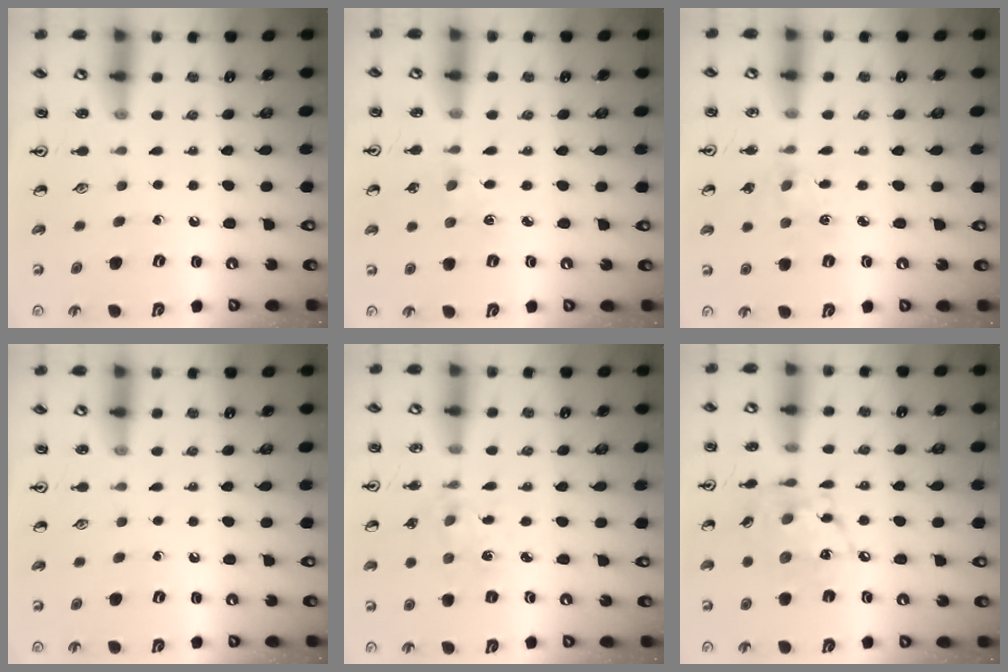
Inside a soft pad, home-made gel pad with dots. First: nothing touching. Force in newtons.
{"total": 1.7, "press": 1.7, "slide": 0.3}
{"total": 4.0, "press": 3.9, "slide": 0.5}
{"total": 0.0}
{"total": 1.4, "press": 1.4, "slide": 0.3}
{"total": 13.5, "press": 13.5, "slide": 0.8}